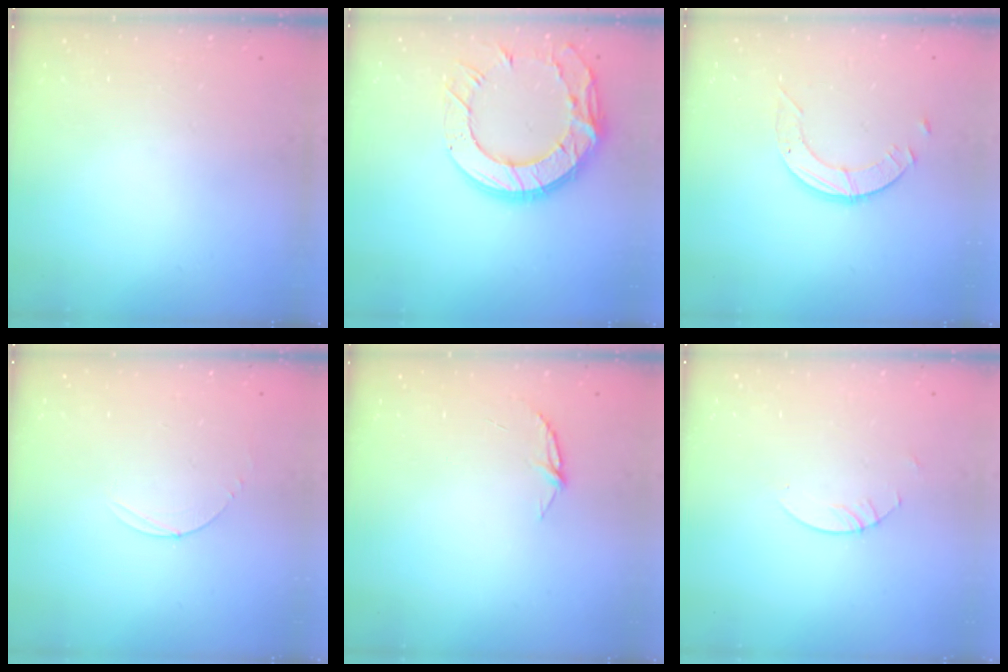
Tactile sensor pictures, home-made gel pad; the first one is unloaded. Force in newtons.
{"total": 17.6, "press": 17.5, "slide": 1.2}
{"total": 3.7, "press": 3.6, "slide": 0.4}
{"total": 2.8, "press": 2.8, "slide": 0.3}
{"total": 5.1, "press": 5.1, "slide": 0.5}
{"total": 2.7, "press": 2.7, "slide": 0.2}